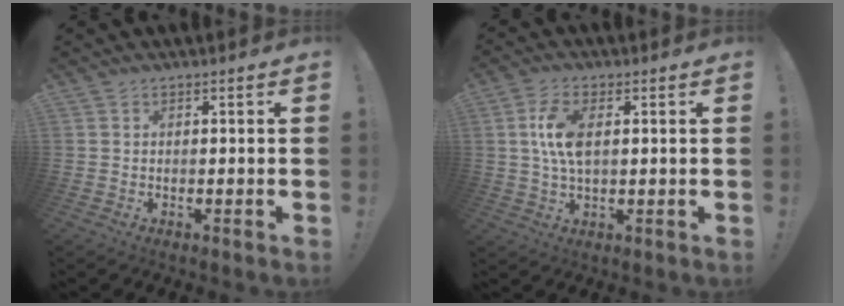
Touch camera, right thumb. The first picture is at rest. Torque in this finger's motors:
{"motor_torque": [0.21, 0.76, 1.22, -0.48, 0.10]}